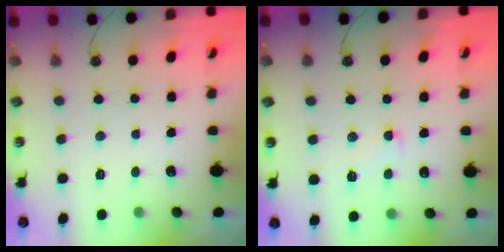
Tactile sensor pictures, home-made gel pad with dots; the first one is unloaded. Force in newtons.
{"total": 2.1, "press": 2.0, "slide": 0.5}